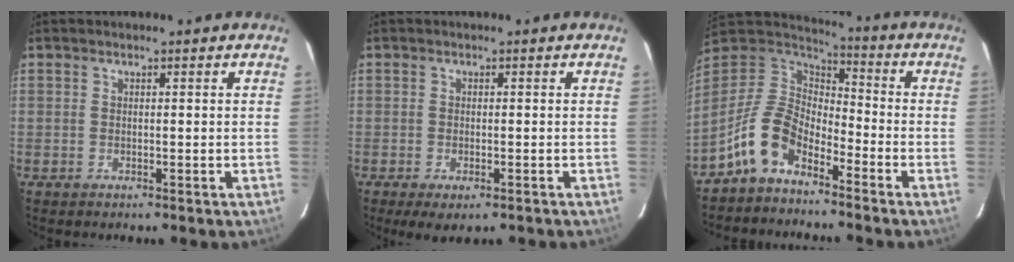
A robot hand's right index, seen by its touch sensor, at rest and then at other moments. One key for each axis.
{"total": 4.6, "fx": -2.9, "fy": 1.8, "fz": 3.1, "tx": -0.063, "ty": -0.020, "tz": -0.042}
{"total": 11.4, "fx": -6.9, "fy": 6.1, "fz": 6.8, "tx": -0.145, "ty": 0.019, "tz": -0.144}